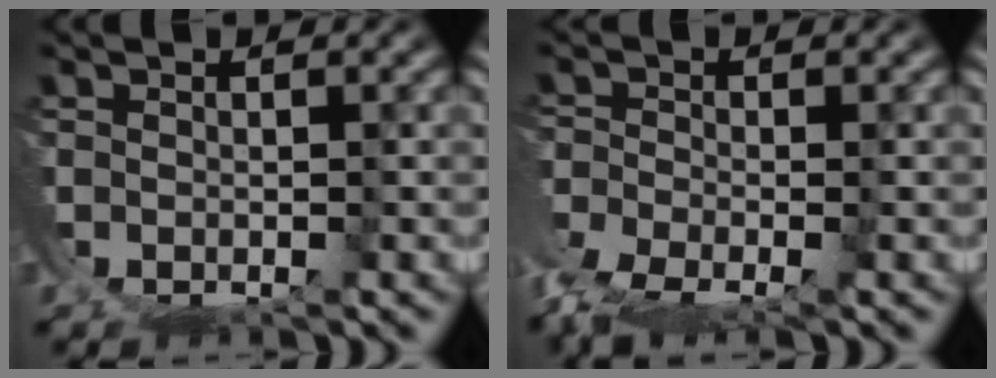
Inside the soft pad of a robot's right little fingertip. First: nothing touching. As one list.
[{"total": 3.5, "force": [-2.7, 0.8, 2.1], "torque": [-0.036, -0.020, -0.047]}]